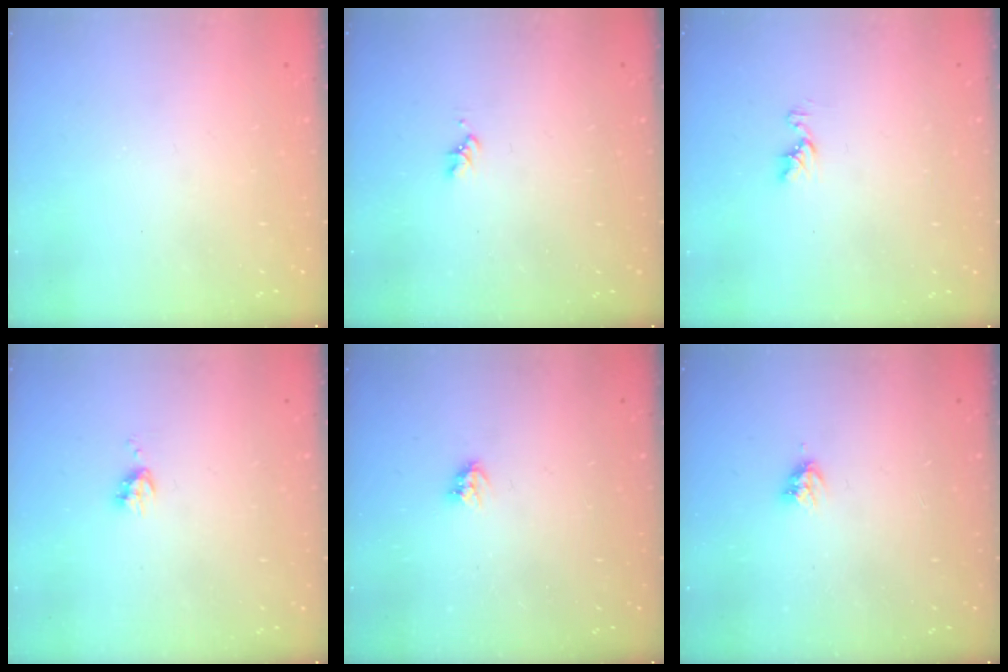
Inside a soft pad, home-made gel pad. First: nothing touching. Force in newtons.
{"total": 1.6, "press": 1.6, "slide": 0.3}
{"total": 5.1, "press": 5.1, "slide": 0.6}
{"total": 5.4, "press": 5.3, "slide": 0.7}
{"total": 3.6, "press": 3.6, "slide": 0.5}
{"total": 3.5, "press": 3.4, "slide": 0.5}